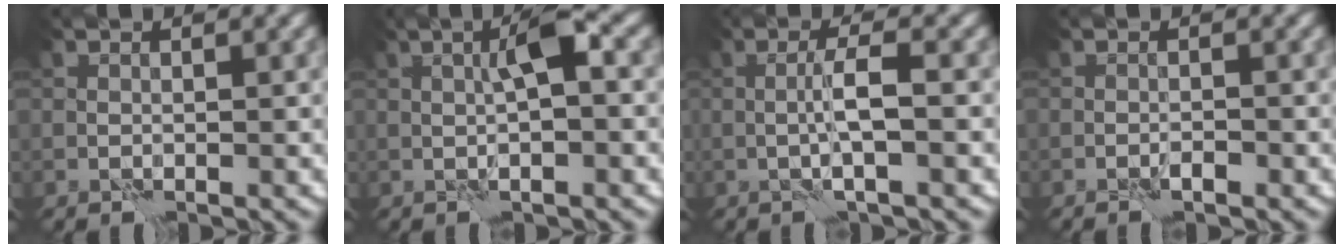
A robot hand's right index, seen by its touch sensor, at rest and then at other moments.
{"total": 3.0, "force": [0.6, 0.1, 3.0], "torque": [-0.054, 0.012, 0.008]}
{"total": 2.5, "force": [0.0, -0.1, 2.5], "torque": [-0.046, 0.007, -0.004]}
{"total": 0.6, "force": [-0.3, 0.0, 0.5], "torque": [-0.008, 0.002, -0.007]}